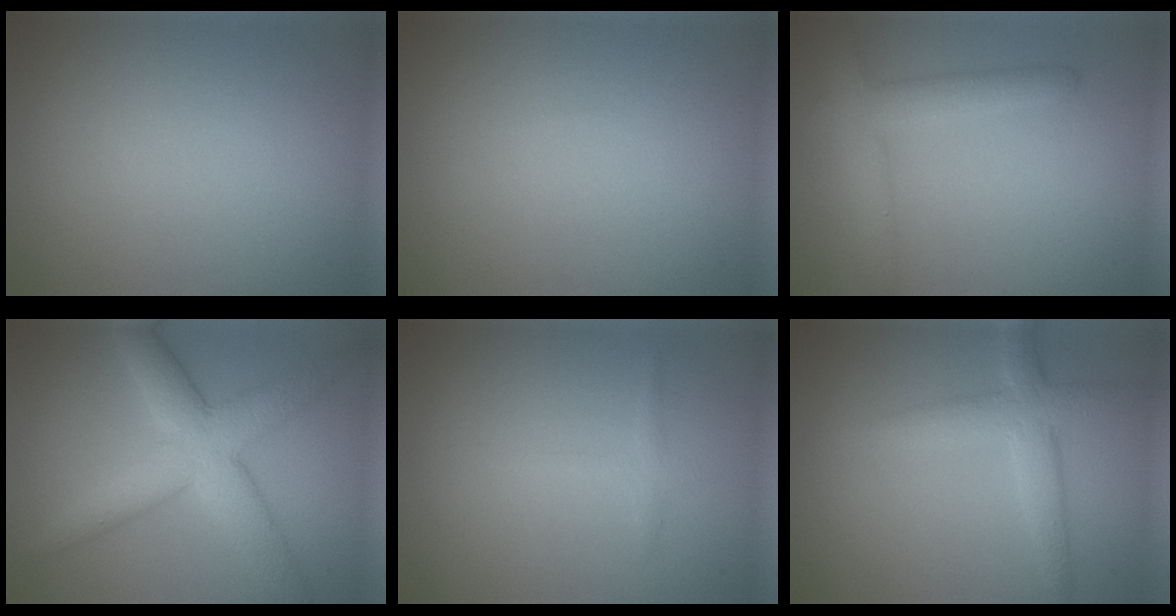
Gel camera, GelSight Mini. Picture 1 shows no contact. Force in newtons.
{"total": 0.0}
{"total": 3.8, "press": 3.8, "slide": 0.2}
{"total": 6.9, "press": 6.9, "slide": 0.2}
{"total": 1.0, "press": 1.0, "slide": 0.1}
{"total": 3.8, "press": 3.8, "slide": 0.2}